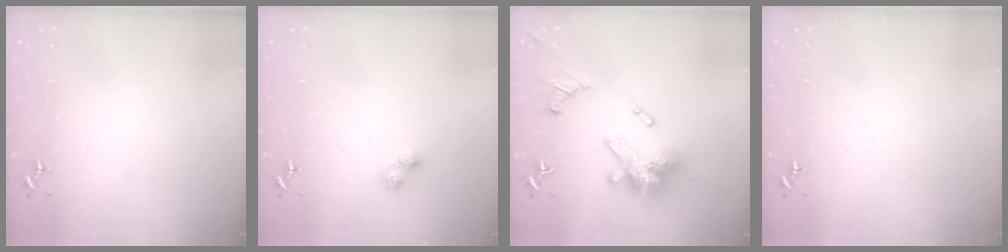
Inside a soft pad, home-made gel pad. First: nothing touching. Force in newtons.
{"total": 4.6, "press": 4.6, "slide": 0.6}
{"total": 19.4, "press": 19.3, "slide": 1.9}
{"total": 0.0}